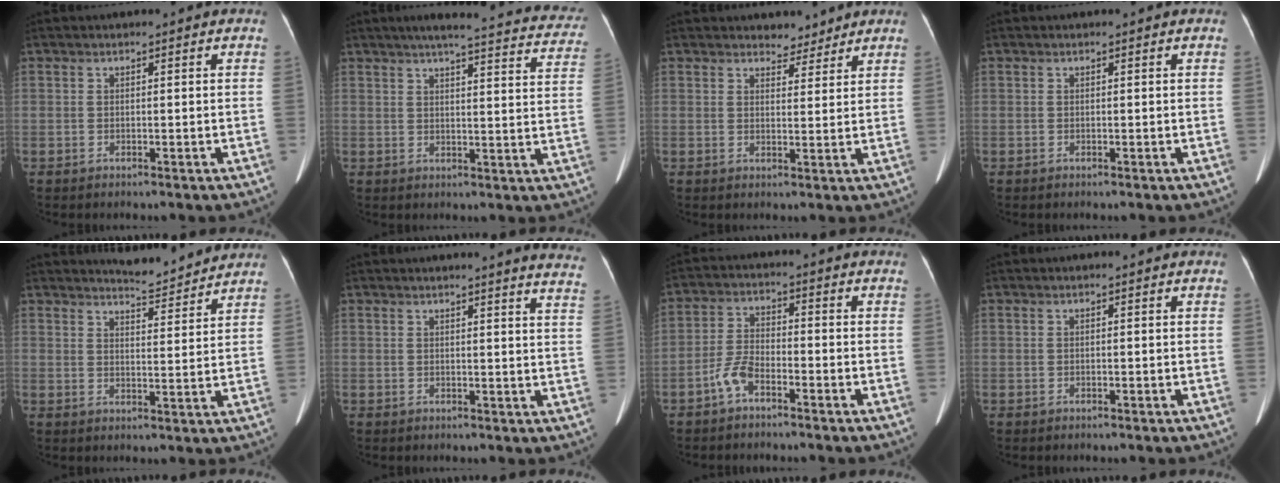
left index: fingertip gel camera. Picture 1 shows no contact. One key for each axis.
{"total": 22.9, "fx": 20.6, "fy": 3.3, "fz": 9.5, "tx": -0.114, "ty": -0.022, "tz": 0.227}
{"total": 3.2, "fx": 2.9, "fy": 1.4, "fz": 0.1, "tx": -0.001, "ty": -0.003, "tz": 0.040}
{"total": 0.0}
{"total": 6.4, "fx": 6.3, "fy": 0.1, "fz": 0.7, "tx": -0.021, "ty": -0.007, "tz": 0.089}
{"total": 10.9, "fx": 10.3, "fy": -0.5, "fz": 3.3, "tx": -0.029, "ty": -0.070, "tz": 0.085}
{"total": 4.4, "fx": -3.1, "fy": 1.4, "fz": 2.7, "tx": -0.067, "ty": 0.004, "tz": -0.061}
{"total": 0.0}